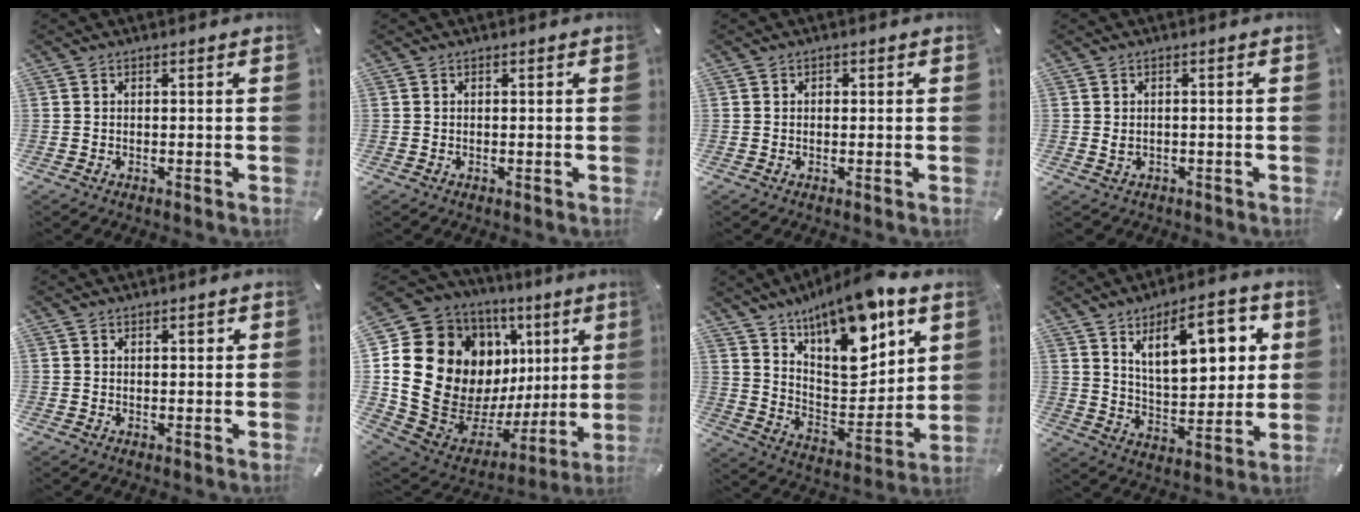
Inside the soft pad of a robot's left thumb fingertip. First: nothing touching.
{"total": 0.0}
{"total": 0.9, "force": [0.1, 0.9, 0.3], "torque": [0.001, 0.002, -0.001]}
{"total": 1.8, "force": [-0.3, 1.6, 0.8], "torque": [-0.017, 0.003, -0.007]}
{"total": 1.3, "force": [0.6, 1.0, 0.6], "torque": [-0.005, 0.001, 0.008]}
{"total": 24.1, "force": [4.4, 18.0, 15.4], "torque": [-0.260, -0.079, 0.121]}
{"total": 16.9, "force": [12.0, 7.3, 9.5], "torque": [-0.148, -0.083, 0.210]}
{"total": 16.3, "force": [8.0, 7.9, 11.8], "torque": [-0.174, -0.022, 0.131]}